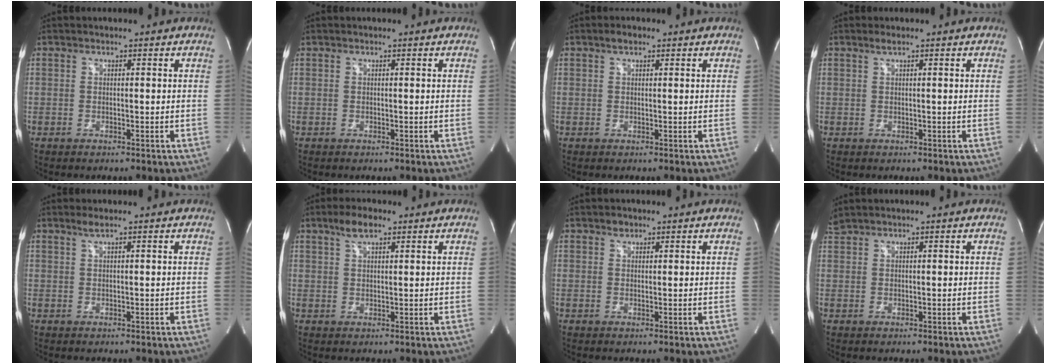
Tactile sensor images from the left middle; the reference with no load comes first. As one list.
[{"total": 0.0}, {"total": 1.4, "force": [1.0, 0.6, 0.9], "torque": [-0.018, 0.008, 0.015]}, {"total": 0.8, "force": [0.5, -0.2, 0.5], "torque": [-0.017, 0.004, 0.013]}, {"total": 1.1, "force": [0.8, -0.3, 0.7], "torque": [-0.021, 0.004, 0.019]}, {"total": 3.7, "force": [2.5, 1.1, 2.5], "torque": [-0.054, 0.009, 0.047]}, {"total": 1.0, "force": [0.7, 0.6, 0.2], "torque": [-0.002, -0.002, 0.011]}, {"total": 1.6, "force": [1.5, 0.0, 0.3], "torque": [-0.015, 0.022, 0.038]}]